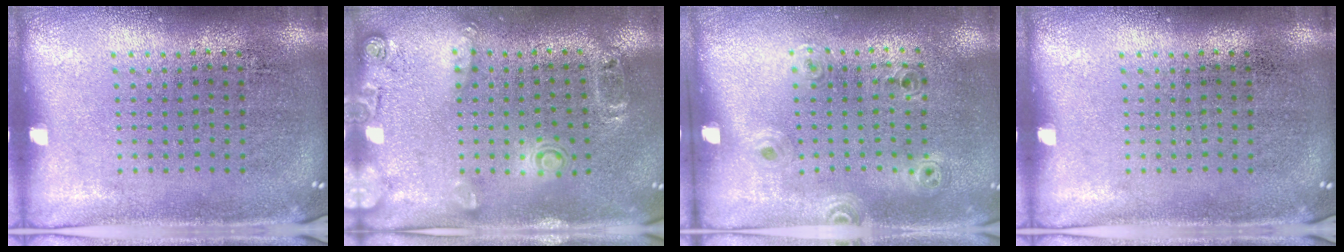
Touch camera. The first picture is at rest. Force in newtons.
{"total": 1.8, "press": 1.2, "slide": 1.3}
{"total": 1.1, "press": 0.9, "slide": 0.6}
{"total": 0.0}